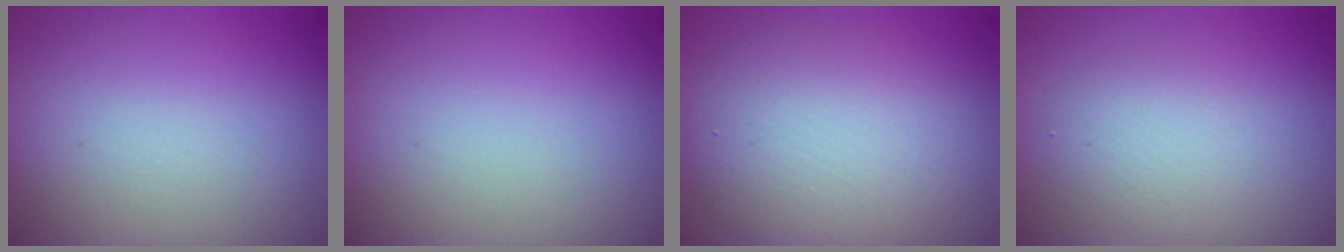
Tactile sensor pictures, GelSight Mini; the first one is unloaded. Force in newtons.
{"total": 0.0}
{"total": 6.2, "press": 6.1, "slide": 0.5}
{"total": 2.6, "press": 2.6, "slide": 0.1}